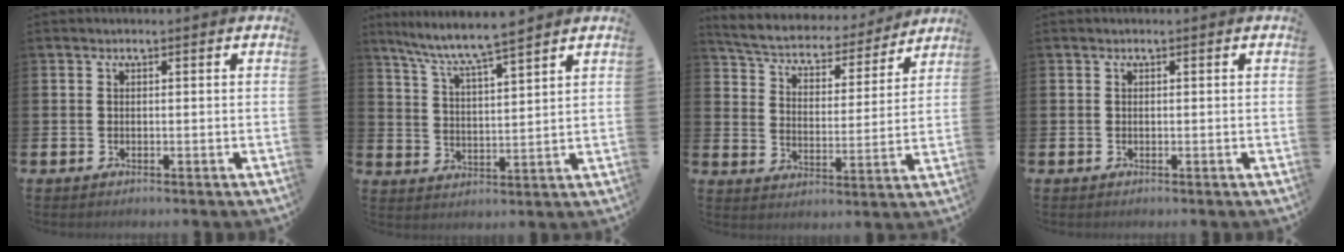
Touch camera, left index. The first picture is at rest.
{"total": 7.1, "force": [6.6, -0.2, 2.4], "torque": [-0.075, -0.038, 0.116]}
{"total": 5.4, "force": [5.1, 1.5, 1.1], "torque": [-0.055, -0.042, 0.082]}
{"total": 0.0}